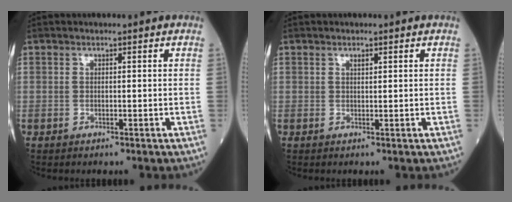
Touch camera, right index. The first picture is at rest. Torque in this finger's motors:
{"motor_torque": [-0.03, 0.03, 0.03, 0.02]}